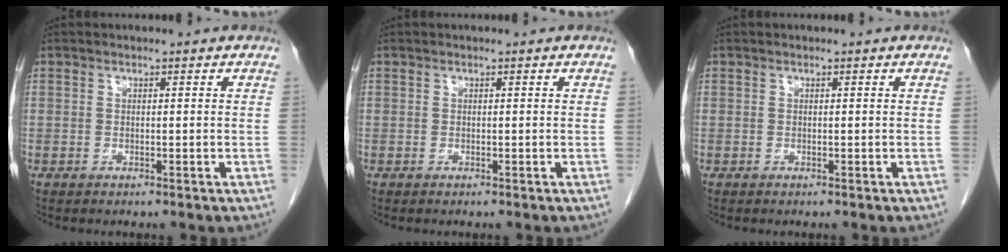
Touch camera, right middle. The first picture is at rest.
{"total": 0.0}
{"total": 0.0}